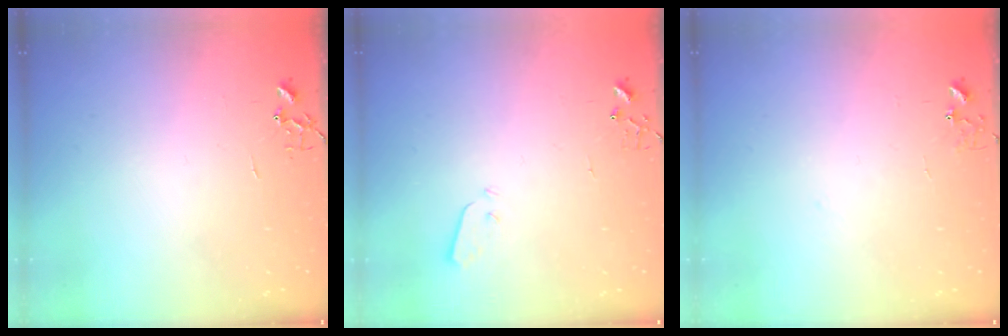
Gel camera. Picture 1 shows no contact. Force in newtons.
{"total": 3.0, "press": 2.9, "slide": 0.3}
{"total": 6.8, "press": 6.8, "slide": 0.6}